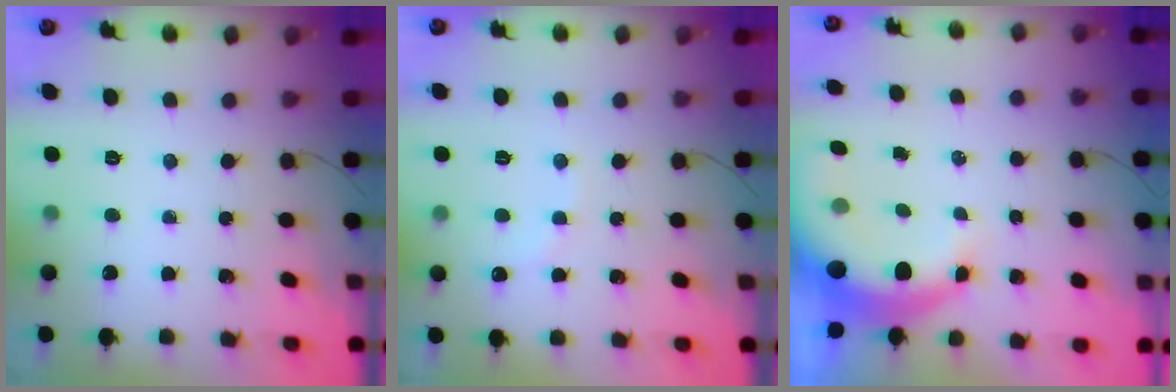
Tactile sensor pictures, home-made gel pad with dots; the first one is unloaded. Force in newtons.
{"total": 5.9, "press": 5.7, "slide": 1.4}
{"total": 10.0, "press": 9.9, "slide": 1.8}